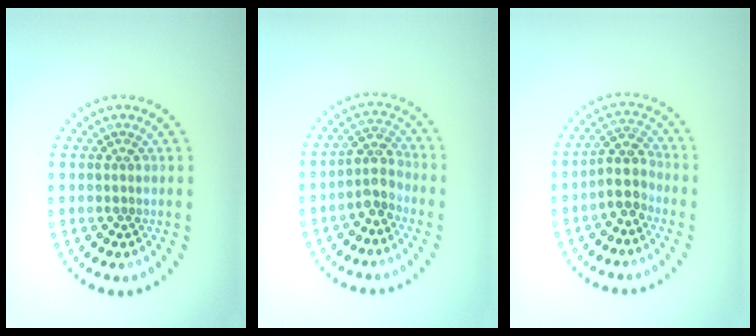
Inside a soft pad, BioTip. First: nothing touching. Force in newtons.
{"total": 2.9, "press": 2.4, "slide": 1.7}
{"total": 2.9, "press": 2.3, "slide": 1.7}